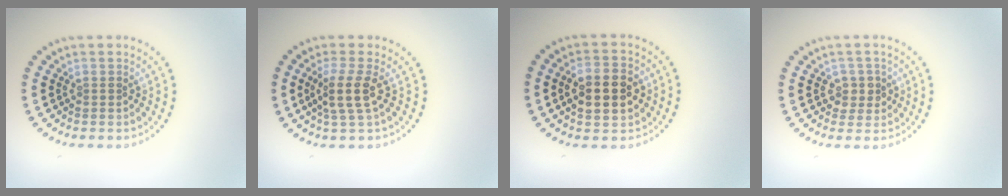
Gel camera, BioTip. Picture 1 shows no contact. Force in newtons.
{"total": 2.8, "press": 2.3, "slide": 1.6}
{"total": 5.0, "press": 5.0, "slide": 0.3}
{"total": 1.7, "press": 1.7, "slide": 0.4}